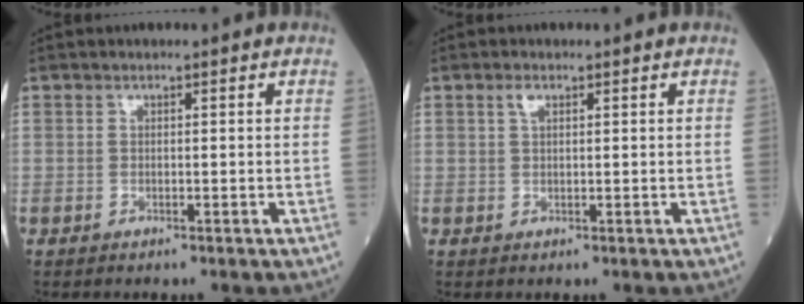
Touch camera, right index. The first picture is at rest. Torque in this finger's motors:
{"motor_torque": [0.22, 0.12, 0.12, 0.03]}